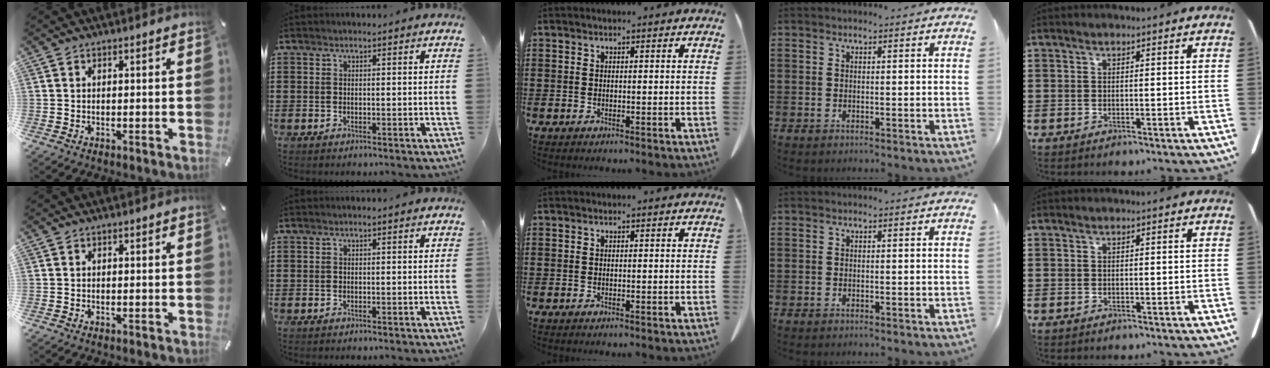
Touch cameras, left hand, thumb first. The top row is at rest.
{}